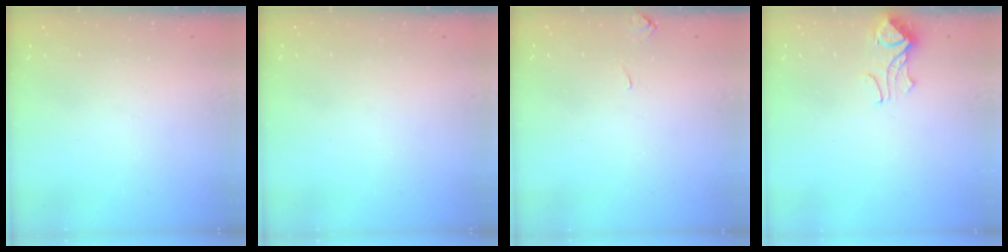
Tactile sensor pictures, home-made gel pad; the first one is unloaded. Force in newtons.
{"total": 0.0}
{"total": 3.4, "press": 3.4, "slide": 0.5}
{"total": 1.2, "press": 0.6, "slide": 1.0}